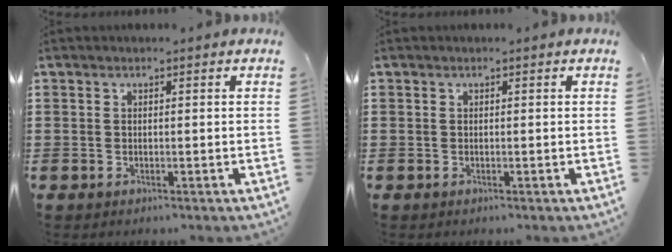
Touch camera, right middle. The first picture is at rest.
{"total": 0.0}